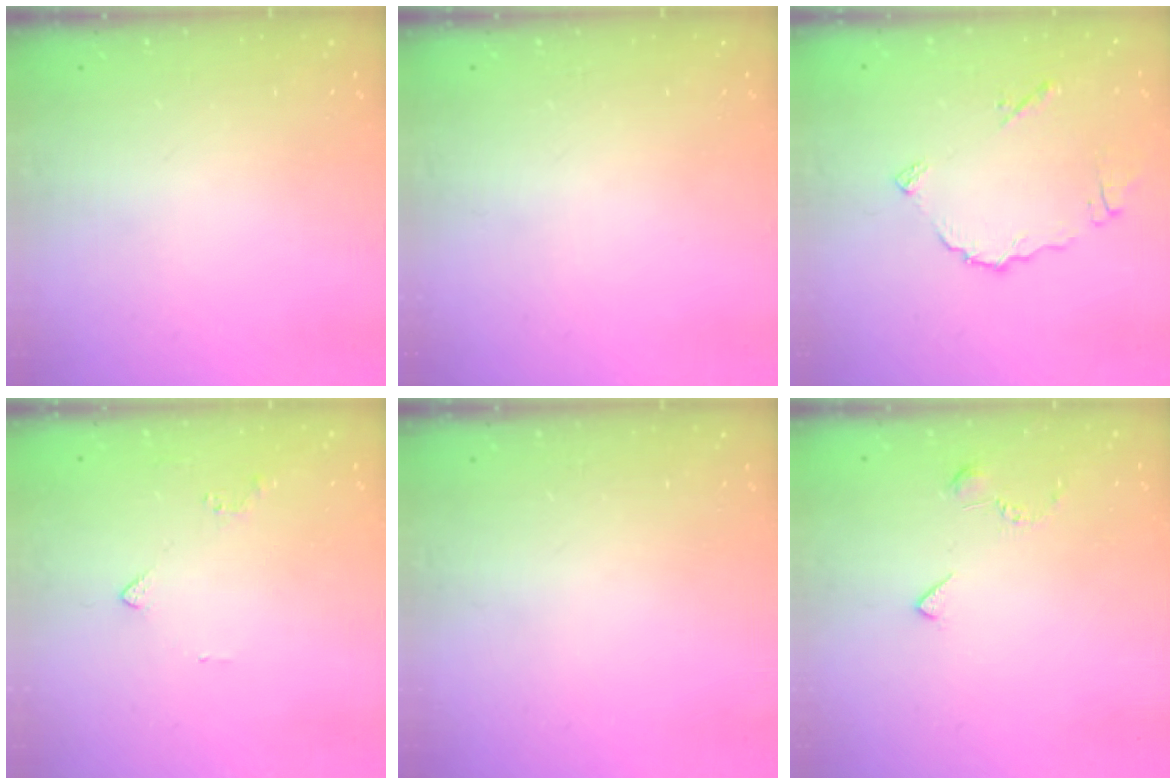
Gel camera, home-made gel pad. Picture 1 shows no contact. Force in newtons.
{"total": 0.0}
{"total": 7.4, "press": 7.4, "slide": 0.1}
{"total": 1.8, "press": 1.7, "slide": 0.6}
{"total": 0.0}
{"total": 3.0, "press": 2.9, "slide": 0.7}